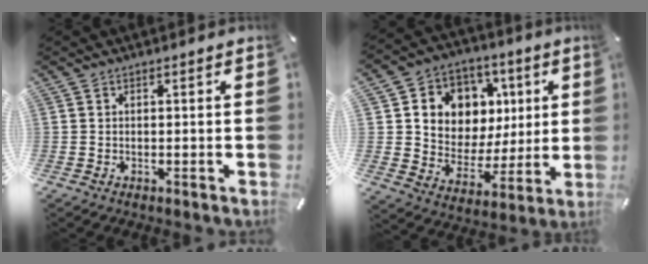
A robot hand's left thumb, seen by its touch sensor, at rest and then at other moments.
{"total": 10.7, "force": [2.4, 10.2, 2.3], "torque": [-0.044, -0.021, 0.055]}